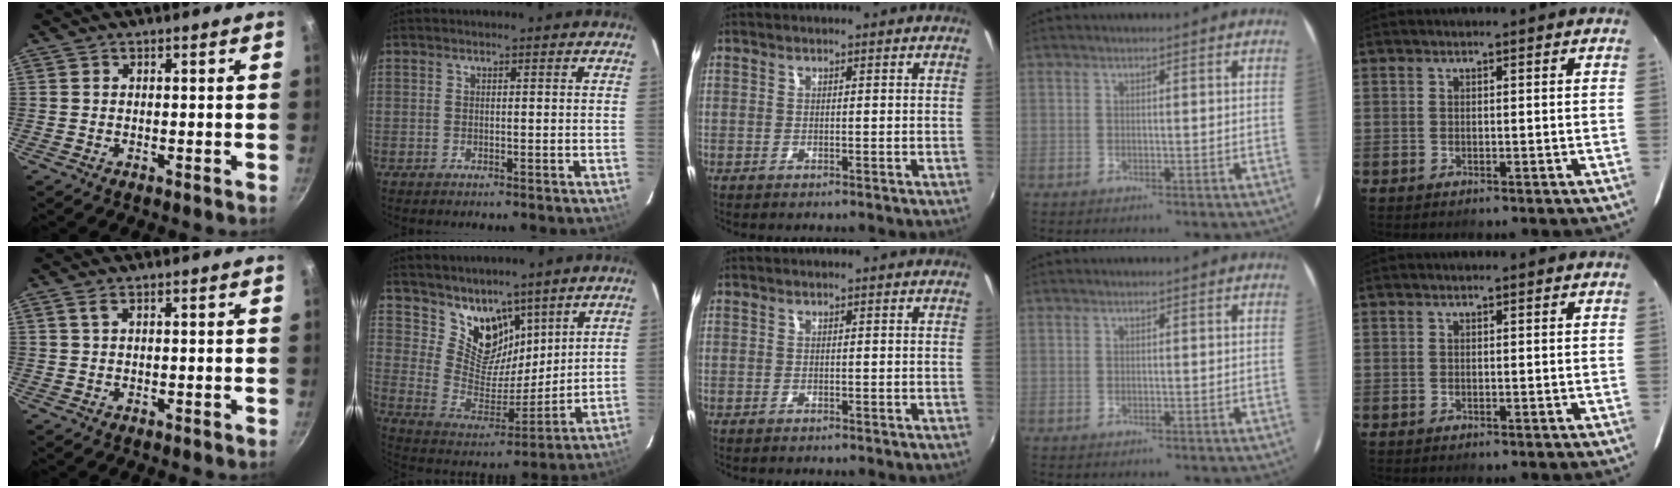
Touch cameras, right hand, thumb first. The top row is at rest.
{"thumb": {"total": 1.2, "force": [0.6, 0.4, 0.9], "torque": [-0.019, 0.001, 0.014]}, "index": {"total": 11.9, "force": [8.6, 7.1, 4.4], "torque": [-0.080, -0.003, 0.172]}, "middle": {"total": 0.8, "force": [-0.6, 0.1, 0.5], "torque": [-0.006, 0.004, -0.006]}}